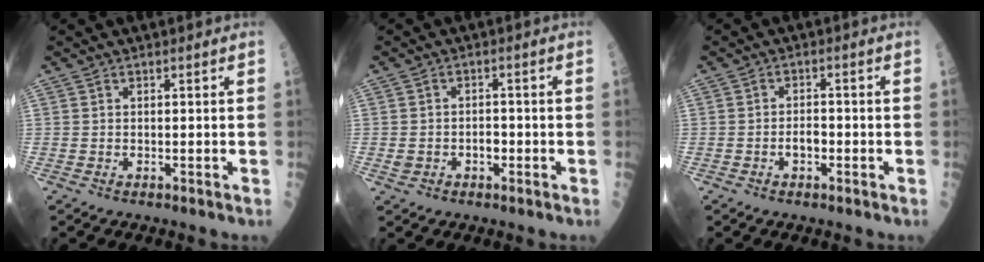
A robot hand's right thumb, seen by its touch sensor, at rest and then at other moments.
{"total": 3.2, "force": [-0.8, 2.5, 1.8], "torque": [-0.016, 0.017, -0.007]}
{"total": 2.6, "force": [-1.0, 1.5, 1.9], "torque": [-0.022, 0.010, -0.017]}